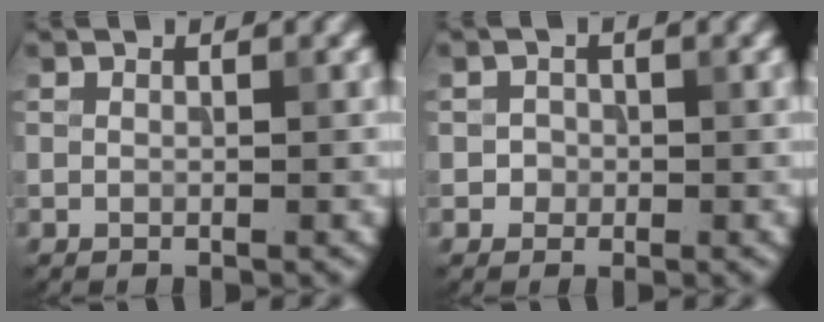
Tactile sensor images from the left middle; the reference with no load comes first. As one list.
[{"total": 1.1, "force": [-0.2, 1.1, 0.1], "torque": [0.009, 0.000, -0.005]}]